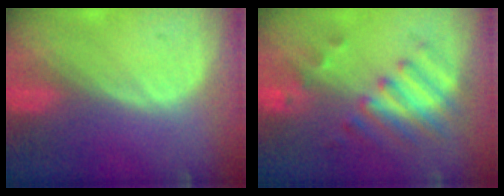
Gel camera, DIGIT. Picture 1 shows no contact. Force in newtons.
{"total": 8.0, "press": 7.0, "slide": 3.9}